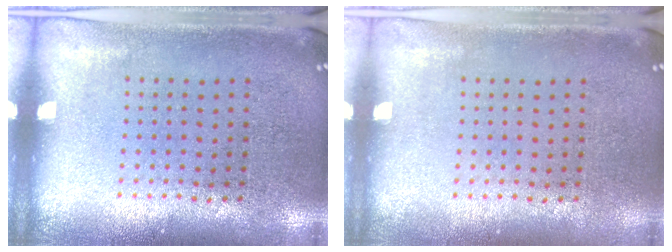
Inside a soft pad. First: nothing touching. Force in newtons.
{"total": 0.0}